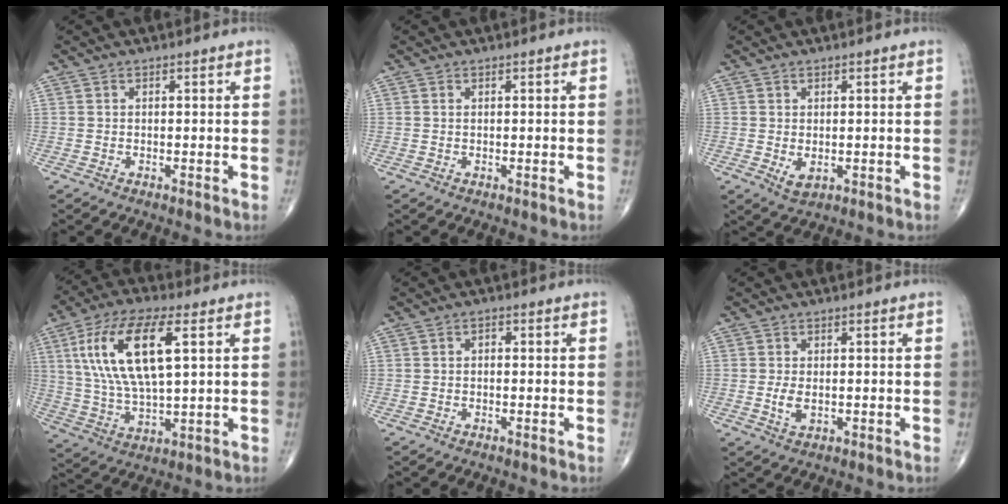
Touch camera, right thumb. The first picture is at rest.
{"total": 0.0}
{"total": 2.5, "force": [-0.2, 1.5, 2.0], "torque": [-0.028, -0.005, 0.005]}
{"total": 17.7, "force": [5.3, 6.6, 15.6], "torque": [-0.312, -0.002, 0.099]}
{"total": 1.0, "force": [-0.1, 0.7, 0.8], "torque": [-0.010, 0.005, -0.004]}
{"total": 2.9, "force": [-0.3, 1.7, 2.3], "torque": [-0.048, -0.007, -0.003]}